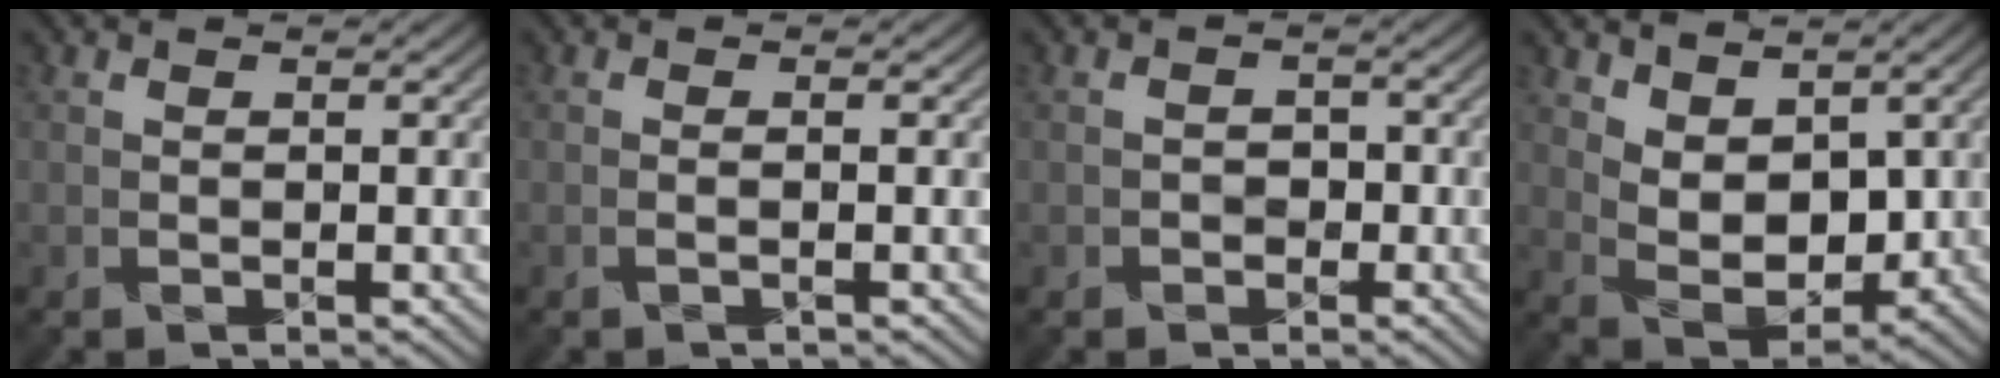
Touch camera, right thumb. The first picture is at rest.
{"total": 0.9, "force": [-0.6, -0.3, 0.7], "torque": [-0.011, 0.005, -0.016]}
{"total": 2.1, "force": [-0.9, 1.7, 0.7], "torque": [-0.009, 0.000, -0.021]}
{"total": 6.3, "force": [2.6, 3.8, 4.3], "torque": [-0.093, -0.006, 0.045]}